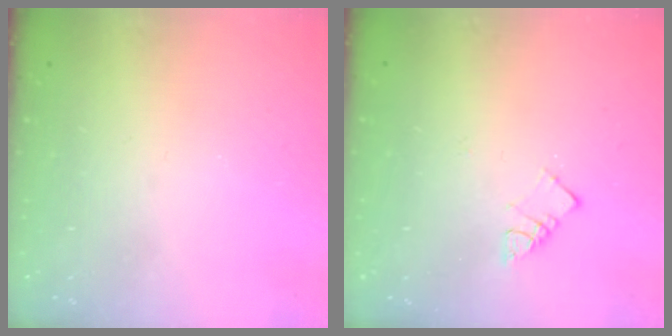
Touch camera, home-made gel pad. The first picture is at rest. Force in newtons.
{"total": 3.7, "press": 3.7, "slide": 0.2}